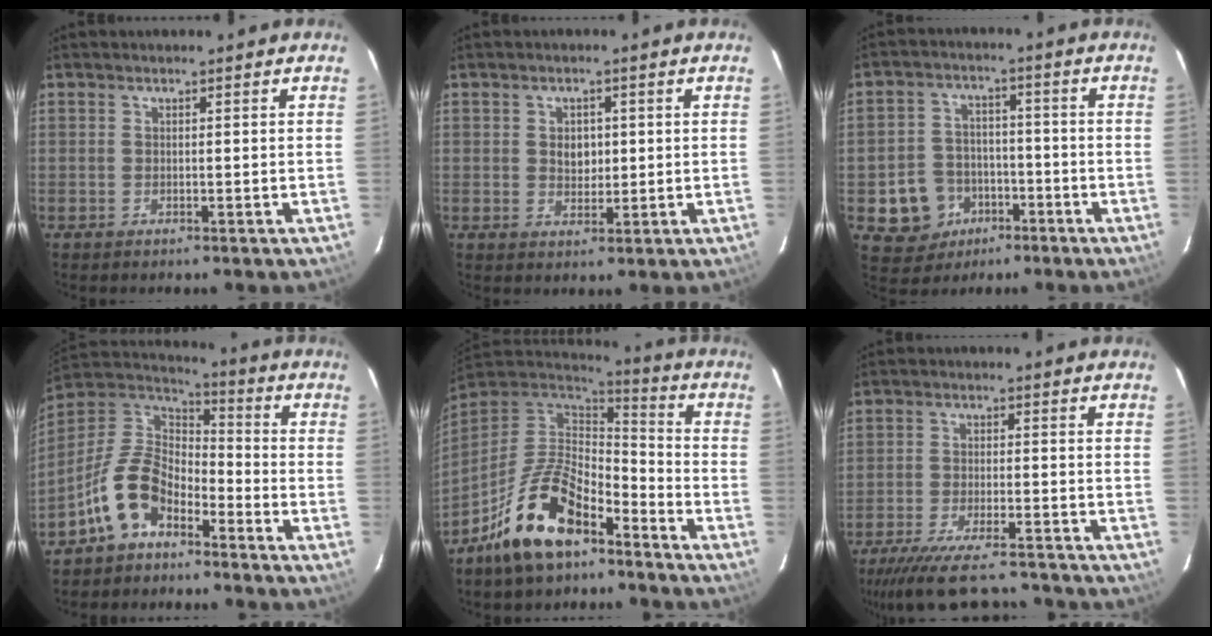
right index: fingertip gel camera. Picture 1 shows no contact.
{"total": 3.4, "force": [0.4, 2.8, 1.9], "torque": [-0.029, 0.006, 0.008]}
{"total": 9.5, "force": [-4.1, 8.3, 1.9], "torque": [-0.063, 0.029, -0.046]}
{"total": 12.2, "force": [-7.0, 7.3, 6.9], "torque": [-0.155, 0.023, -0.137]}
{"total": 16.6, "force": [-10.6, 7.1, 10.6], "torque": [-0.217, 0.002, -0.193]}
{"total": 15.5, "force": [-13.7, 2.9, 6.5], "torque": [-0.143, -0.021, -0.214]}